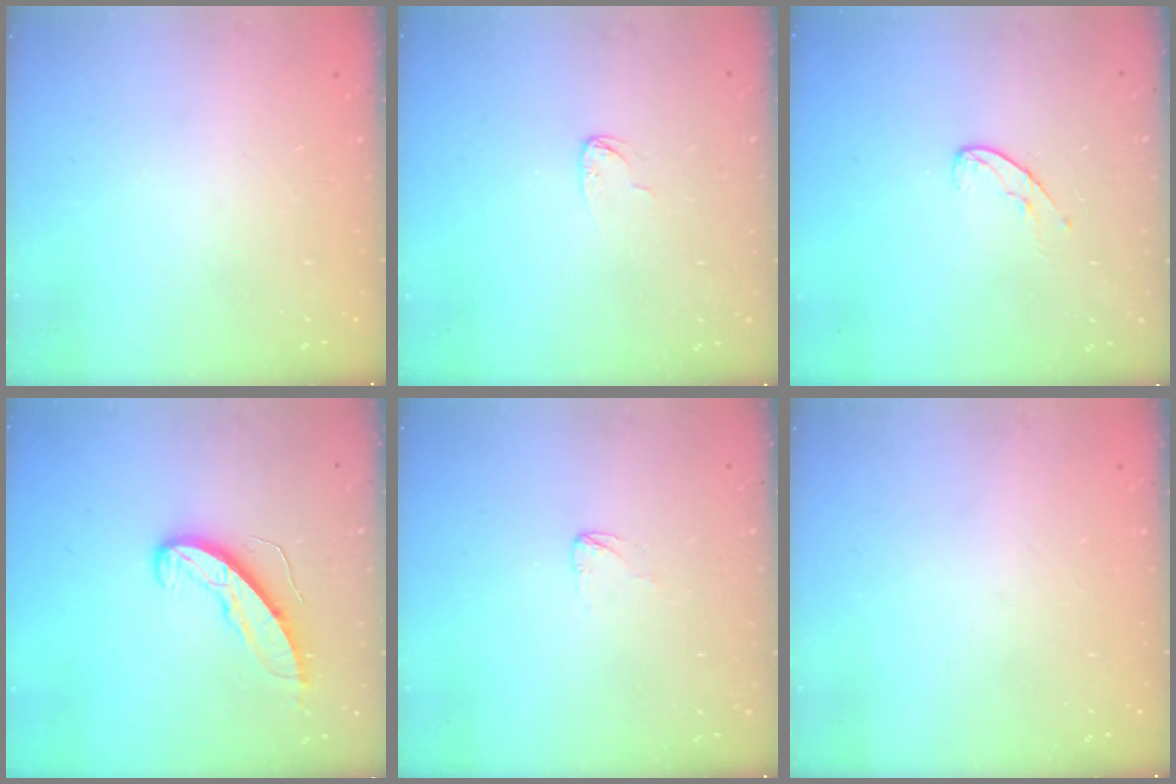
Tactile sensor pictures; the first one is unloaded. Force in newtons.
{"total": 3.8, "press": 3.8, "slide": 0.2}
{"total": 6.4, "press": 6.4, "slide": 0.6}
{"total": 8.9, "press": 8.9, "slide": 0.2}
{"total": 2.4, "press": 2.4, "slide": 0.2}
{"total": 0.0}